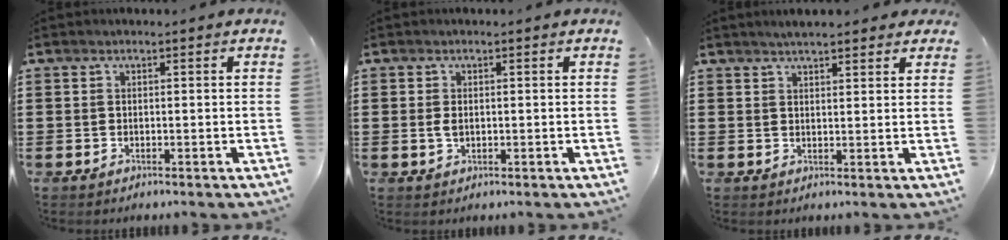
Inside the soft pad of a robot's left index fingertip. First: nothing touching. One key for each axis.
{"total": 1.5, "fx": -0.1, "fy": 0.9, "fz": 1.2, "tx": -0.033, "ty": 0.001, "tz": -0.005}
{"total": 2.6, "fx": 2.3, "fy": 0.4, "fz": 1.0, "tx": -0.024, "ty": 0.005, "tz": 0.042}